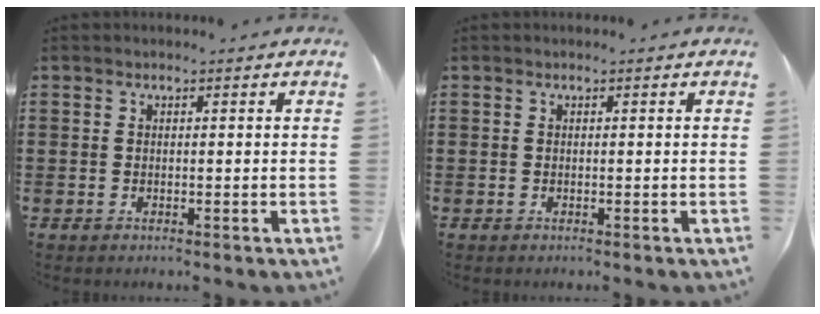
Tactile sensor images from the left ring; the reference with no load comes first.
{"total": 0.0}